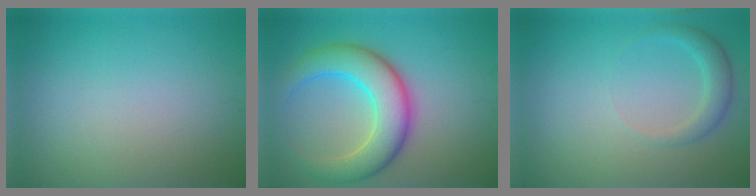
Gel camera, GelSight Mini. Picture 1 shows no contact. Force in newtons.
{"total": 7.7, "press": 7.7, "slide": 0.3}
{"total": 2.2, "press": 2.2, "slide": 0.2}